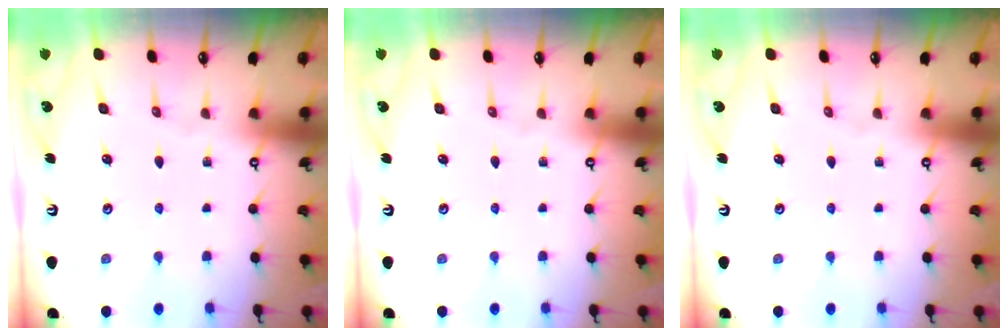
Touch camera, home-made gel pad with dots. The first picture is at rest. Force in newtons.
{"total": 0.0}
{"total": 0.0}